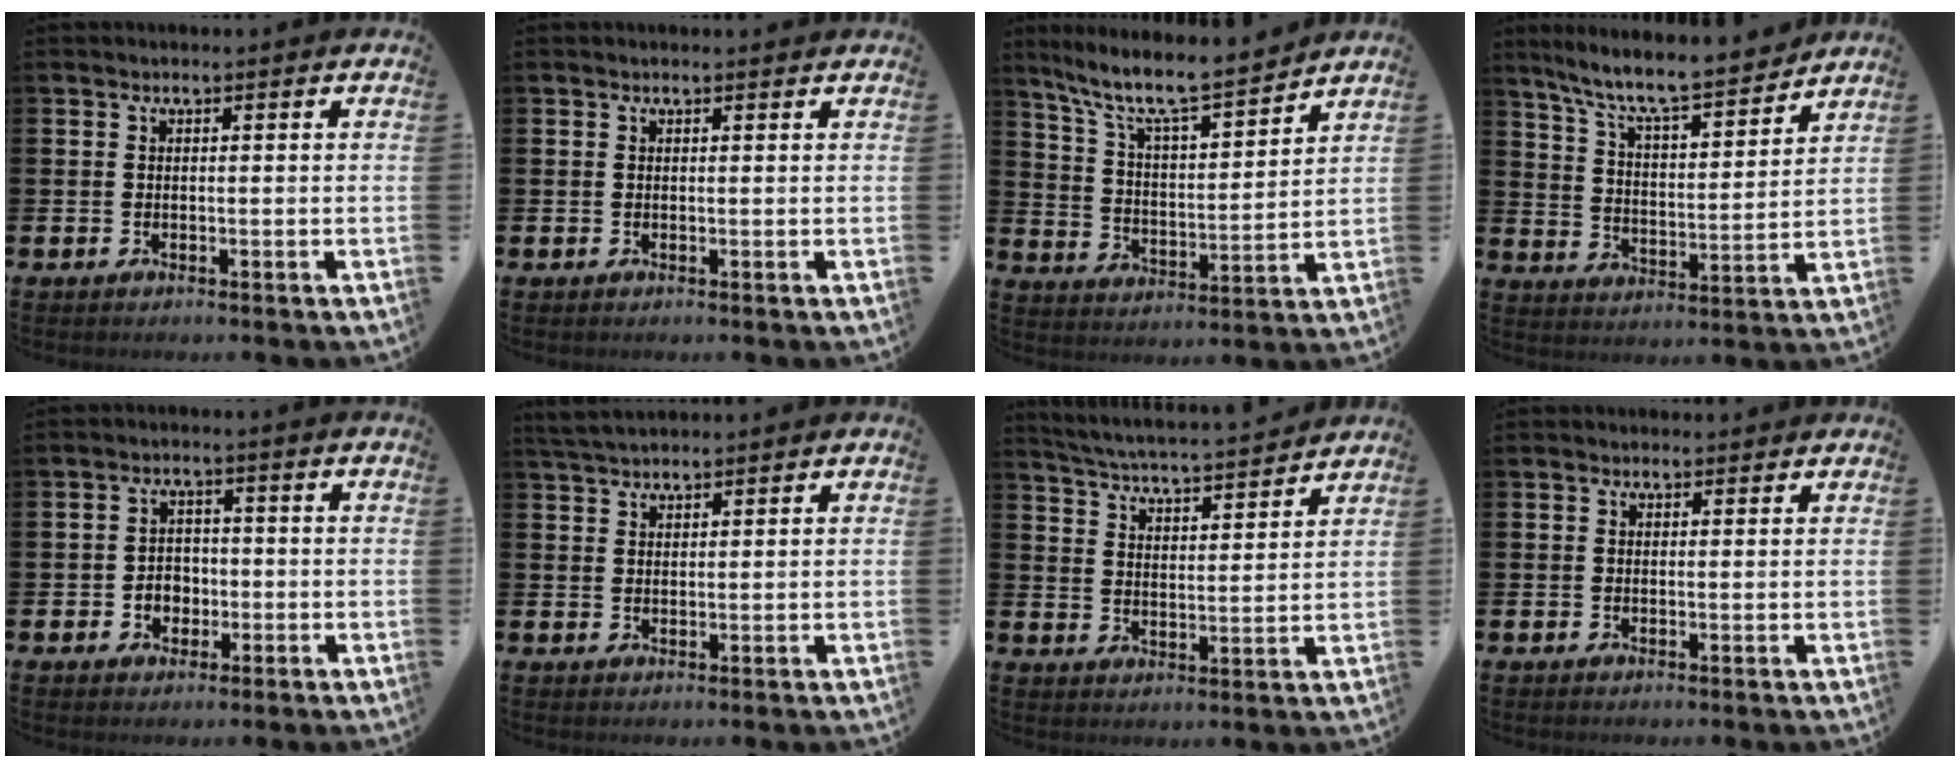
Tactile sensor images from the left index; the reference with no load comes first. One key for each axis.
{"total": 0.0}
{"total": 9.0, "fx": 8.0, "fy": 1.1, "fz": 4.0, "tx": -0.105, "ty": -0.058, "tz": 0.134}
{"total": 9.0, "fx": 8.2, "fy": 1.0, "fz": 3.6, "tx": -0.098, "ty": -0.062, "tz": 0.139}
{"total": 2.9, "fx": -0.9, "fy": 2.6, "fz": 1.1, "tx": -0.015, "ty": 0.002, "tz": -0.025}
{"total": 3.2, "fx": 3.0, "fy": 0.7, "fz": 0.9, "tx": -0.019, "ty": -0.006, "tz": 0.056}
{"total": 4.8, "fx": 4.7, "fy": 0.0, "fz": 1.0, "tx": -0.040, "ty": -0.042, "tz": 0.078}
{"total": 0.9, "fx": 0.8, "fy": 0.4, "fz": 0.1, "tx": 0.009, "ty": 0.000, "tz": 0.011}